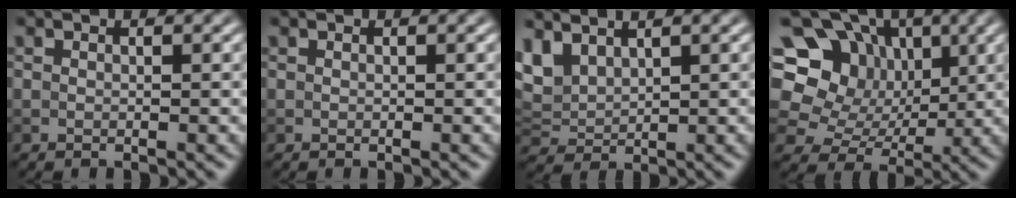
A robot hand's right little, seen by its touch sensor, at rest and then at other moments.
{"total": 0.0}
{"total": 3.4, "force": [2.5, 1.6, 1.7], "torque": [-0.046, 0.006, 0.054]}
{"total": 13.2, "force": [4.6, 11.0, 5.7], "torque": [-0.149, 0.052, 0.063]}